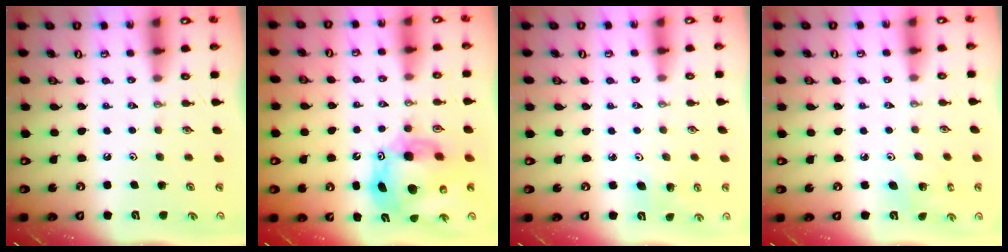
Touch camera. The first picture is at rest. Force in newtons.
{"total": 15.3, "press": 15.2, "slide": 1.7}
{"total": 4.8, "press": 4.7, "slide": 1.0}
{"total": 3.1, "press": 3.1, "slide": 0.1}